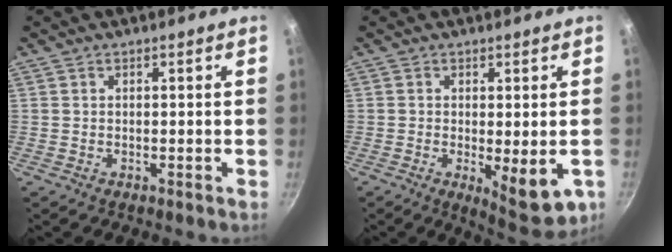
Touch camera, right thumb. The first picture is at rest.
{"total": 8.9, "force": [-1.8, 3.1, 8.1], "torque": [-0.101, -0.012, -0.014]}